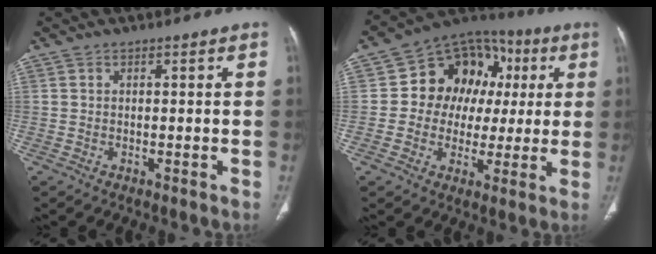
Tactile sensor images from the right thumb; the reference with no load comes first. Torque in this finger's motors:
{"motor_torque": [1.57, 1.51, 0.98, 0.01, 0.06]}